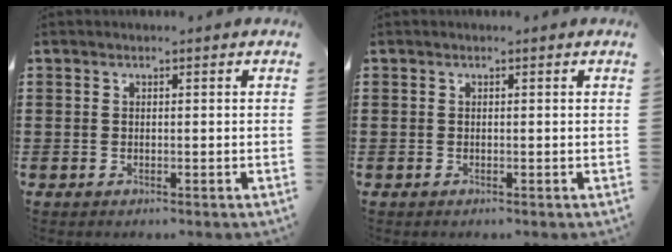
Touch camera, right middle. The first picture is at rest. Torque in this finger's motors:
{"motor_torque": [-0.09, 0.12, -0.02, -0.01]}